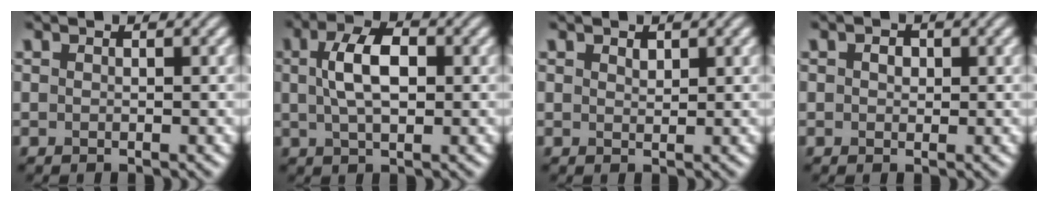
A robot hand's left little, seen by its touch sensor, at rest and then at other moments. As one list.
[{"total": 4.9, "force": [0.8, 2.4, 4.1], "torque": [-0.081, 0.008, 0.011]}, {"total": 0.9, "force": [0.6, 0.5, 0.4], "torque": [-0.009, -0.001, 0.012]}, {"total": 1.2, "force": [0.2, 0.9, 0.7], "torque": [-0.011, 0.001, 0.000]}]